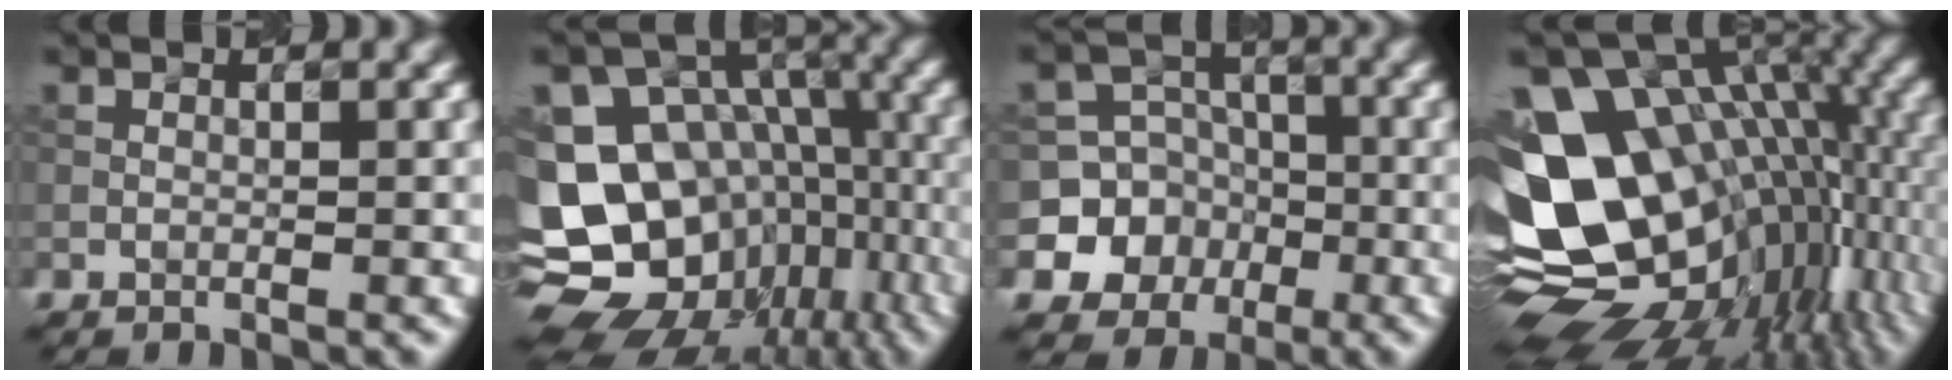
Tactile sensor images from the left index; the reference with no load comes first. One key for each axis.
{"total": 17.5, "fx": -5.2, "fy": 14.1, "fz": 8.9, "tx": -0.178, "ty": -0.010, "tz": -0.046}
{"total": 9.4, "fx": -3.1, "fy": 8.8, "fz": 0.9, "tx": -0.033, "ty": -0.001, "tz": -0.062}
{"total": 17.3, "fx": -1.1, "fy": 11.2, "fz": 13.1, "tx": -0.221, "ty": -0.016, "tz": 0.015}